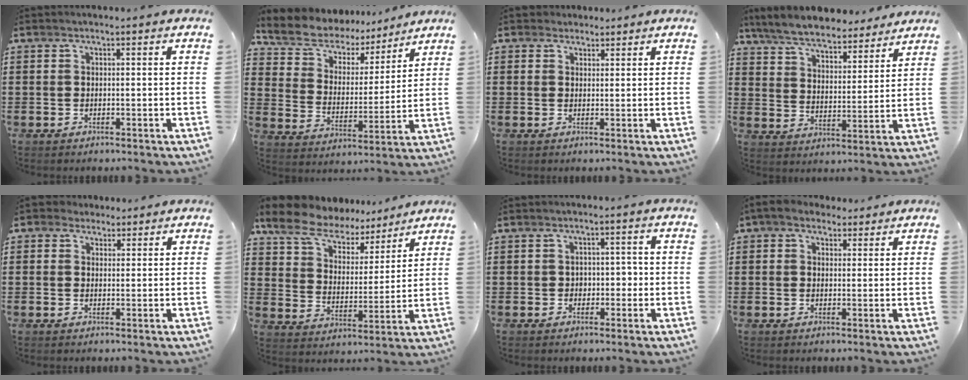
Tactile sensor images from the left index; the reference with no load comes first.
{"total": 7.2, "force": [6.6, 2.8, 0.6], "torque": [-0.055, -0.043, 0.117]}
{"total": 1.8, "force": [1.5, 1.0, -0.1], "torque": [-0.004, 0.007, 0.030]}
{"total": 7.2, "force": [6.7, 0.9, 2.3], "torque": [-0.075, -0.036, 0.119]}
{"total": 2.0, "force": [1.4, 1.4, 0.1], "torque": [-0.008, 0.010, 0.026]}
{"total": 8.8, "force": [7.8, 2.9, 2.7], "torque": [-0.092, -0.037, 0.143]}
{"total": 2.3, "force": [-0.3, 1.8, 1.5], "torque": [-0.026, 0.002, -0.014]}
{"total": 3.0, "force": [2.1, 1.8, 1.0], "torque": [-0.029, 0.005, 0.039]}